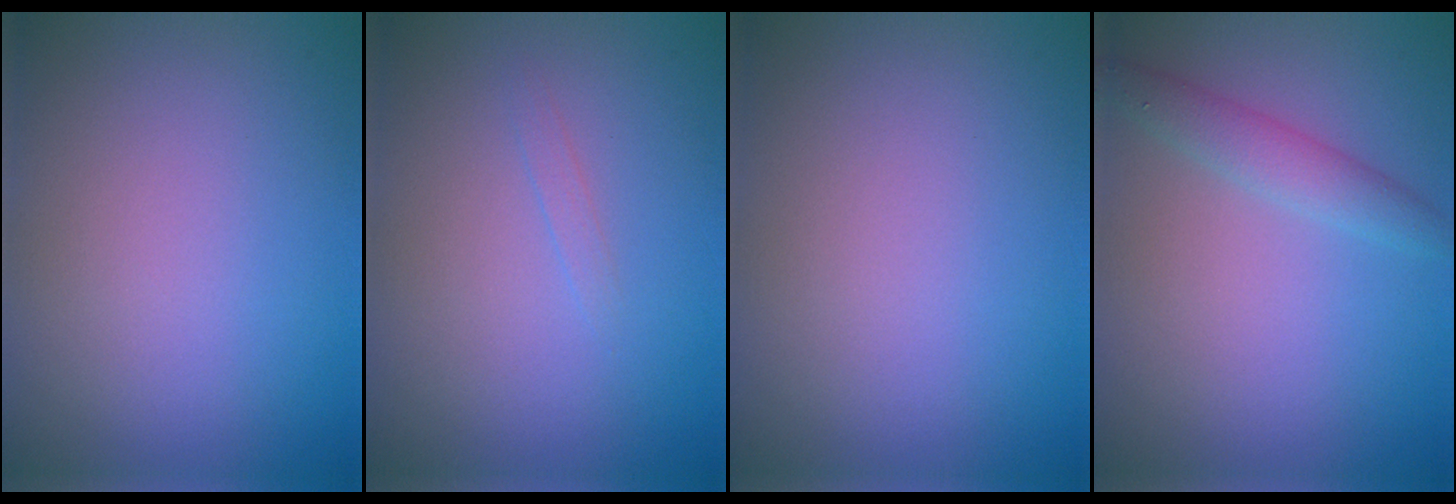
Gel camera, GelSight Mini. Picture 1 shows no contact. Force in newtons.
{"total": 0.6, "press": 0.6, "slide": 0.0}
{"total": 0.0}
{"total": 2.3, "press": 2.3, "slide": 0.0}